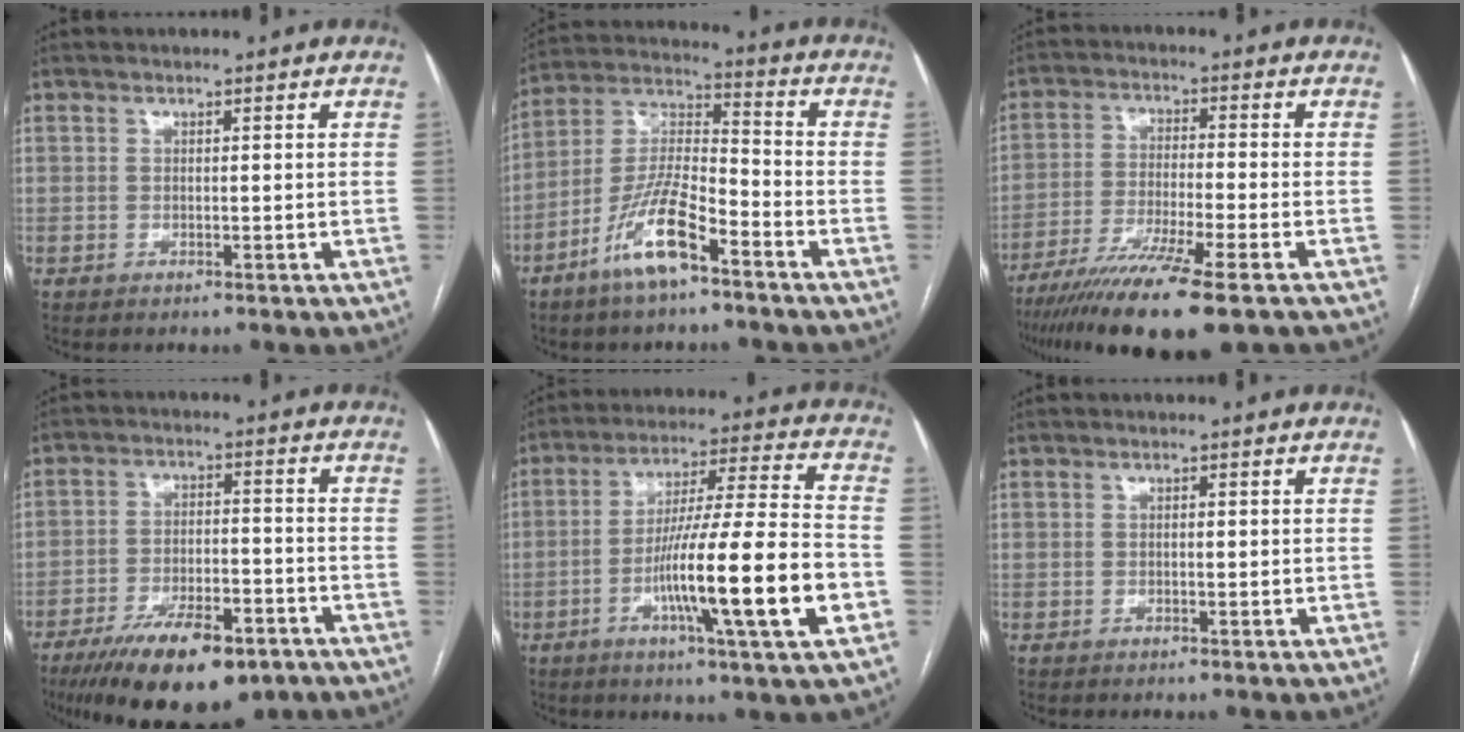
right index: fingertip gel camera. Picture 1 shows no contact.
{"total": 11.9, "force": [-7.0, 2.9, 9.2], "torque": [-0.191, 0.000, -0.132]}
{"total": 14.6, "force": [-10.2, 0.2, 10.4], "torque": [-0.190, -0.040, -0.171]}
{"total": 15.4, "force": [-10.1, 5.3, 10.3], "torque": [-0.163, -0.011, -0.162]}
{"total": 18.4, "force": [-5.5, -0.1, 17.5], "torque": [-0.286, -0.006, -0.092]}
{"total": 0.7, "force": [0.0, 0.2, 0.7], "torque": [-0.011, 0.001, 0.000]}